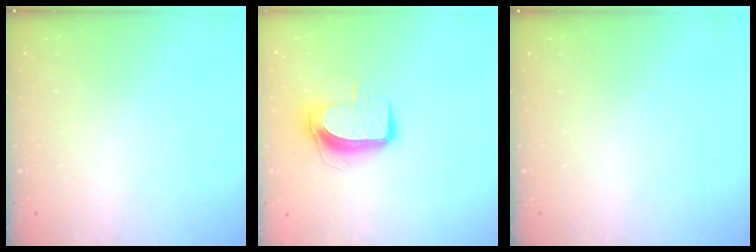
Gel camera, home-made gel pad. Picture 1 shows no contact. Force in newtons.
{"total": 9.8, "press": 9.7, "slide": 1.0}
{"total": 0.0}